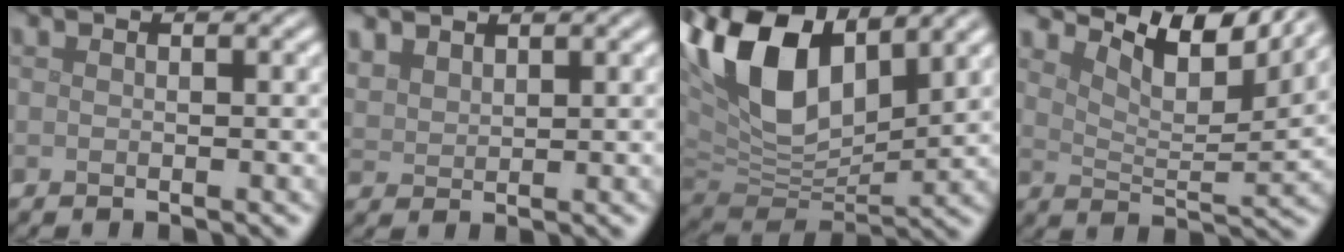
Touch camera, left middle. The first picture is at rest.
{"total": 2.5, "force": [2.1, 1.1, 0.9], "torque": [-0.026, 0.004, 0.050]}
{"total": 12.3, "force": [5.8, 6.8, 8.5], "torque": [-0.185, 0.018, 0.106]}
{"total": 7.6, "force": [5.8, 2.3, 4.4], "torque": [-0.074, 0.000, 0.096]}